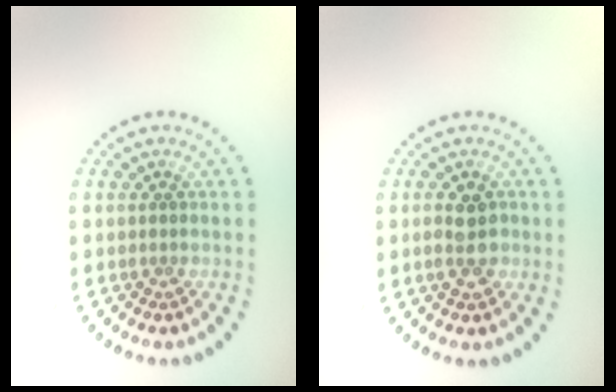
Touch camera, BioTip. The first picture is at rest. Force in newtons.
{"total": 2.4, "press": 2.4, "slide": 0.2}